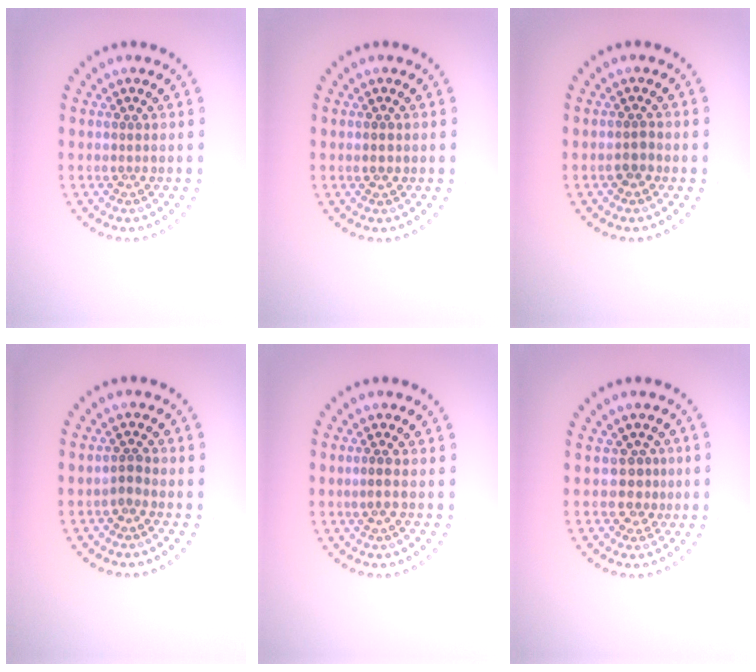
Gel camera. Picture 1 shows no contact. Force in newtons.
{"total": 1.2, "press": 1.2, "slide": 0.2}
{"total": 1.4, "press": 1.3, "slide": 0.5}
{"total": 1.1, "press": 0.9, "slide": 0.7}
{"total": 0.9, "press": 0.9, "slide": 0.3}
{"total": 2.0, "press": 1.5, "slide": 1.4}